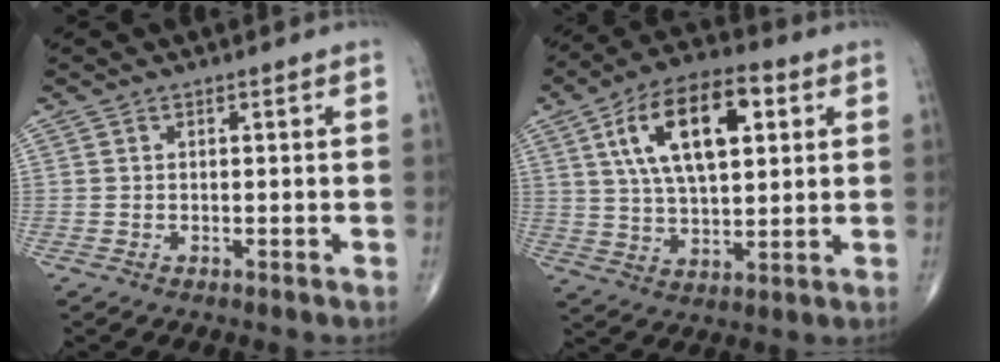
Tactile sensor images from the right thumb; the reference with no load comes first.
{"total": 17.6, "force": [5.7, 8.3, 14.5], "torque": [-0.237, 0.003, 0.095]}